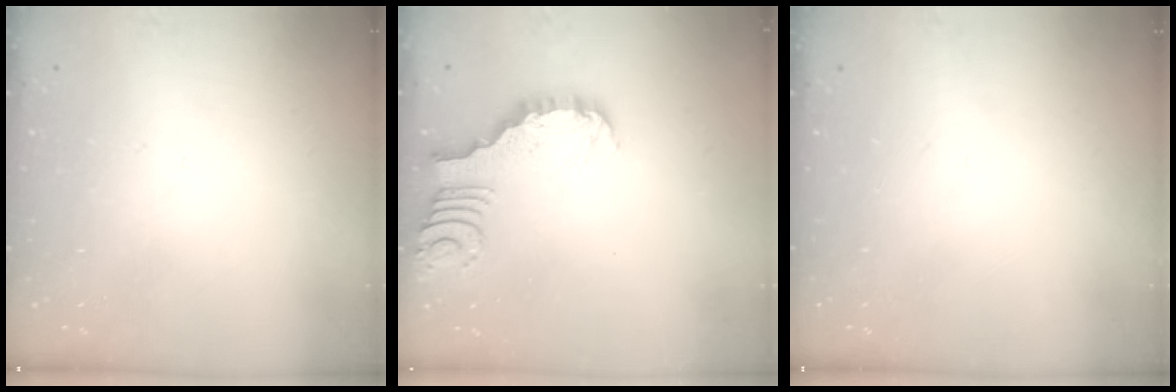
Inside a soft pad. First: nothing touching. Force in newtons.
{"total": 3.5, "press": 3.5, "slide": 0.4}
{"total": 0.0}